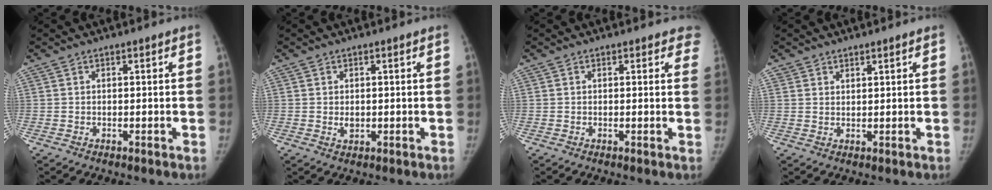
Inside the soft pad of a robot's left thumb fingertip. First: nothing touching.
{"total": 1.6, "force": [-0.1, 1.3, 1.1], "torque": [-0.011, -0.002, 0.003]}
{"total": 3.2, "force": [2.7, 1.5, 0.8], "torque": [0.026, -0.009, 0.009]}
{"total": 1.2, "force": [1.0, 0.7, 0.0], "torque": [0.015, -0.007, 0.015]}